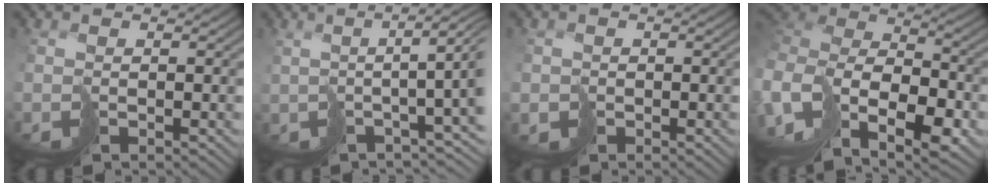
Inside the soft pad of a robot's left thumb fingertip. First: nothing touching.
{"total": 7.6, "force": [0.2, 0.7, 7.5], "torque": [-0.104, 0.007, 0.014]}
{"total": 1.8, "force": [-0.5, 1.6, 0.6], "torque": [-0.017, -0.001, -0.011]}
{"total": 13.2, "force": [-4.6, 7.3, 10.1], "torque": [-0.275, -0.012, -0.061]}